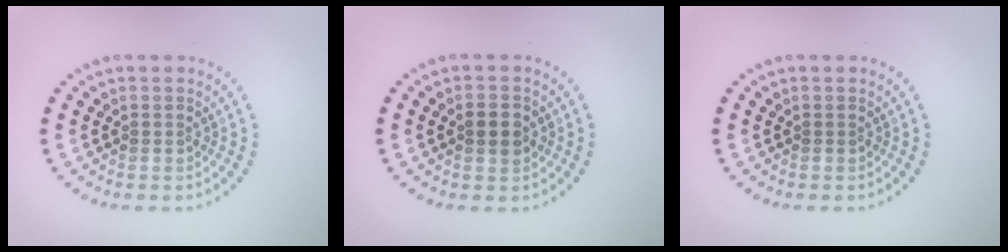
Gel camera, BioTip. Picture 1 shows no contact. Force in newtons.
{"total": 1.9, "press": 1.9, "slide": 0.1}
{"total": 0.0}